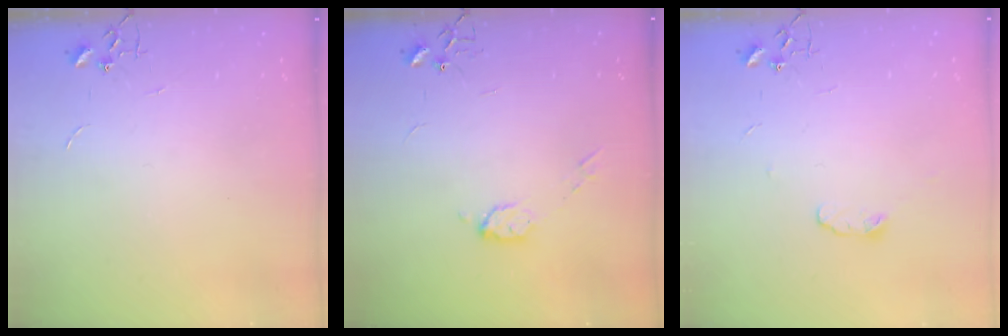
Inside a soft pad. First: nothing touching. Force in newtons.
{"total": 6.4, "press": 6.4, "slide": 0.3}
{"total": 5.2, "press": 5.2, "slide": 0.7}